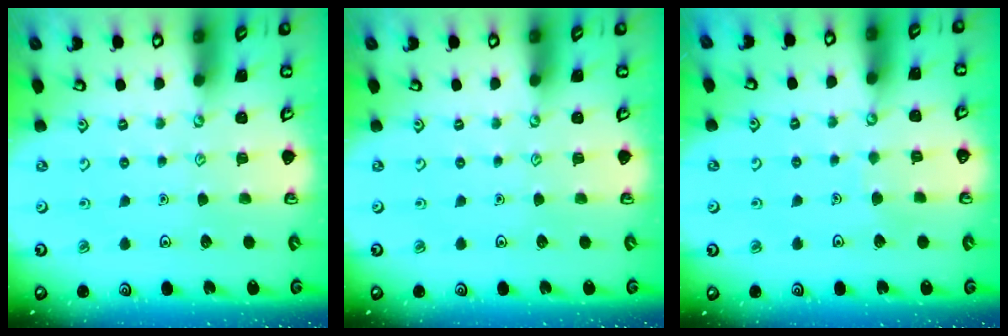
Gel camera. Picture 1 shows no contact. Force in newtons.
{"total": 0.0}
{"total": 3.0, "press": 3.0, "slide": 0.2}